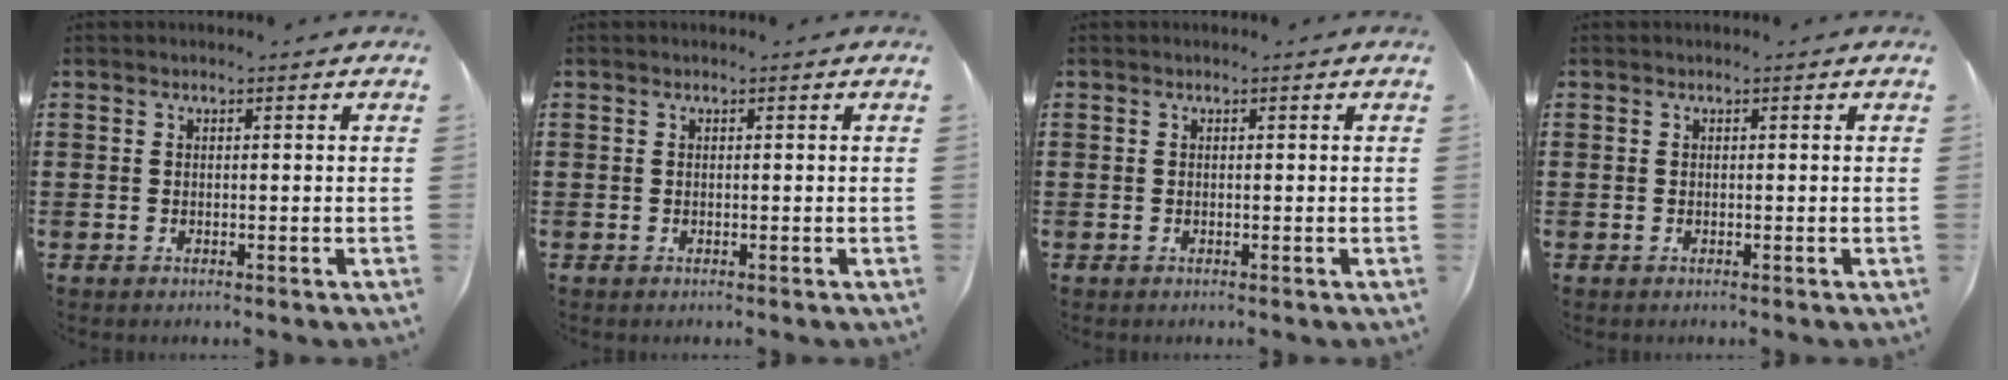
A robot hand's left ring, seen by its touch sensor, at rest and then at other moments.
{"total": 0.0}
{"total": 0.0}
{"total": 0.0}